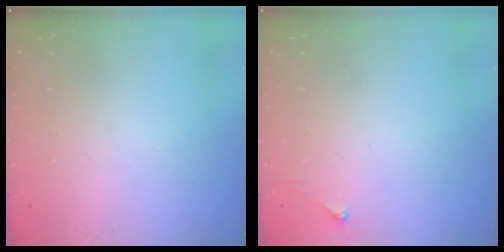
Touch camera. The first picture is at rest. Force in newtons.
{"total": 3.5, "press": 3.4, "slide": 0.4}